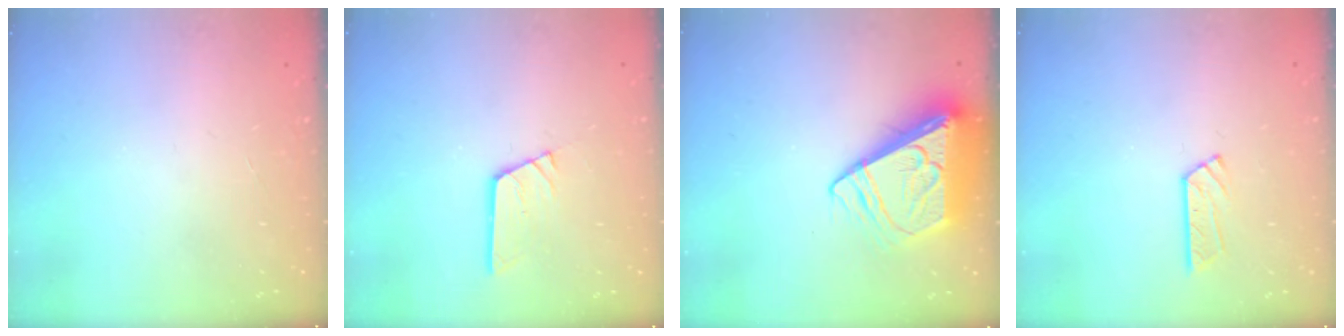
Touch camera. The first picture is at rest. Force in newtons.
{"total": 4.3, "press": 4.3, "slide": 0.5}
{"total": 12.6, "press": 12.6, "slide": 1.6}
{"total": 6.2, "press": 6.2, "slide": 0.2}